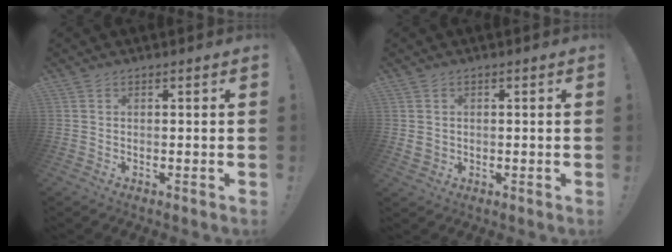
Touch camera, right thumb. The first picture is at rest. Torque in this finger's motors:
{"motor_torque": [0.02, -0.23, -0.04, 0.11, -0.01]}